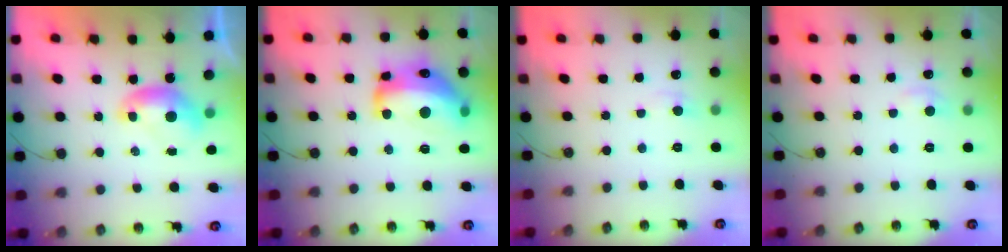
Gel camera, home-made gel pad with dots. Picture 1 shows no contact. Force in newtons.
{"total": 14.9, "press": 14.8, "slide": 0.9}
{"total": 0.6, "press": 0.4, "slide": 0.5}
{"total": 1.0, "press": 0.5, "slide": 0.9}